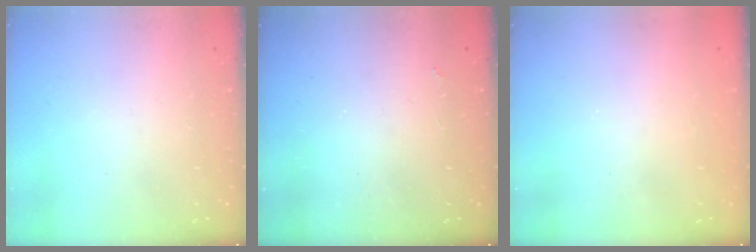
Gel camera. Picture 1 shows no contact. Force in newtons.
{"total": 2.5, "press": 2.5, "slide": 0.5}
{"total": 1.2, "press": 1.2, "slide": 0.1}